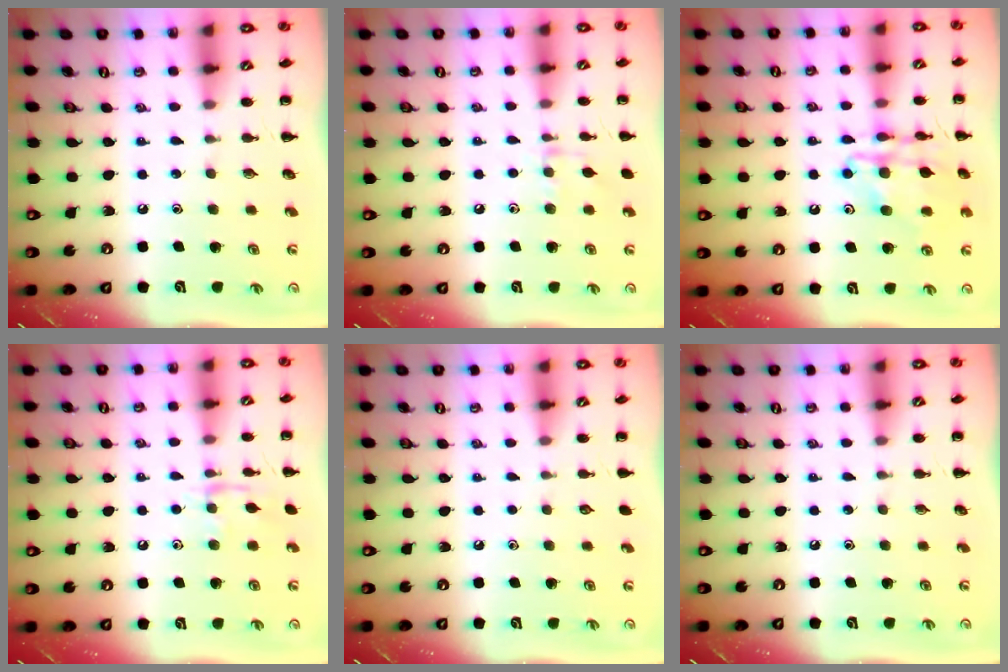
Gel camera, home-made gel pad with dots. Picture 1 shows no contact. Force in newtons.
{"total": 7.4, "press": 7.3, "slide": 1.5}
{"total": 14.2, "press": 14.1, "slide": 1.3}
{"total": 7.7, "press": 7.7, "slide": 0.5}
{"total": 0.0}
{"total": 0.0}